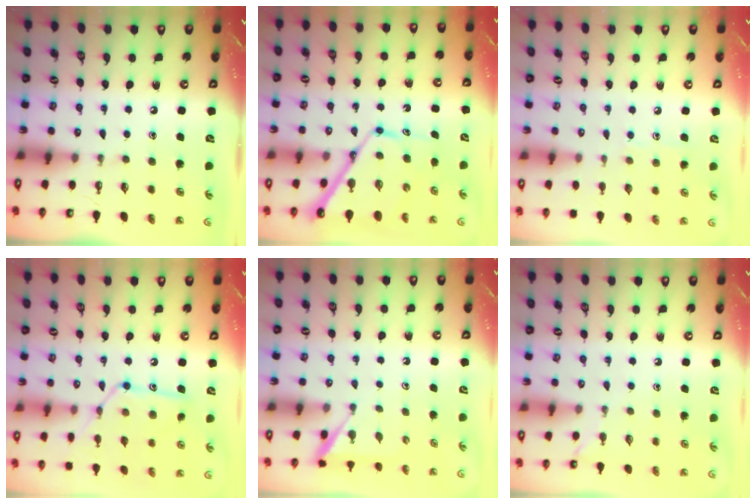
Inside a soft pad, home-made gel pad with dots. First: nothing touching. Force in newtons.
{"total": 12.5, "press": 12.5, "slide": 1.1}
{"total": 5.1, "press": 5.1, "slide": 0.5}
{"total": 12.7, "press": 12.7, "slide": 0.7}
{"total": 3.5, "press": 3.4, "slide": 0.4}
{"total": 3.0, "press": 3.0, "slide": 0.3}